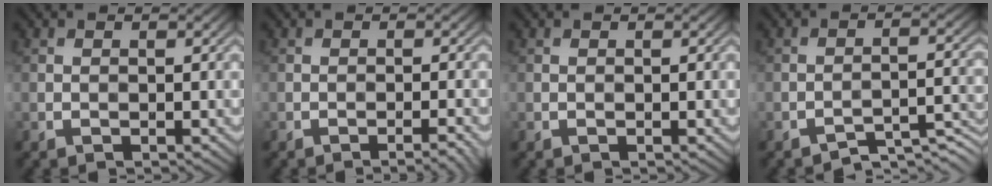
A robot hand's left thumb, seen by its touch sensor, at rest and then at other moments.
{"total": 2.1, "force": [-1.3, 0.3, 1.6], "torque": [-0.019, 0.006, -0.024]}
{"total": 0.0}
{"total": 4.1, "force": [-3.5, 0.7, 1.9], "torque": [-0.027, 0.006, -0.054]}